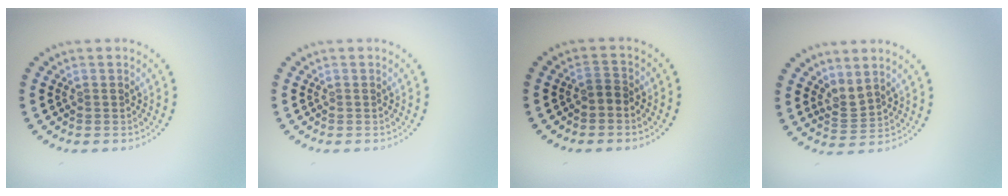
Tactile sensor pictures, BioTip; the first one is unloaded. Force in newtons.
{"total": 0.0}
{"total": 1.1, "press": 1.0, "slide": 0.5}
{"total": 1.9, "press": 1.3, "slide": 1.4}